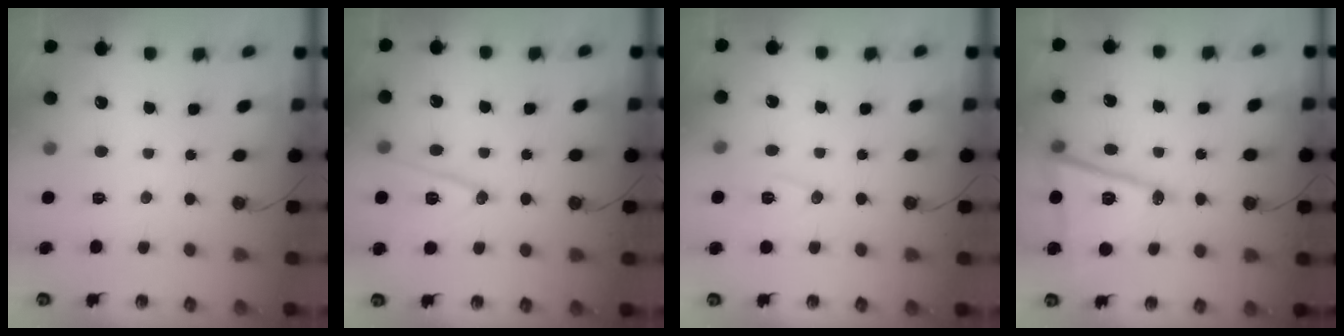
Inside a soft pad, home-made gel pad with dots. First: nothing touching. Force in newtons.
{"total": 12.3, "press": 11.8, "slide": 3.2}
{"total": 7.5, "press": 6.6, "slide": 3.6}
{"total": 14.6, "press": 14.1, "slide": 3.8}